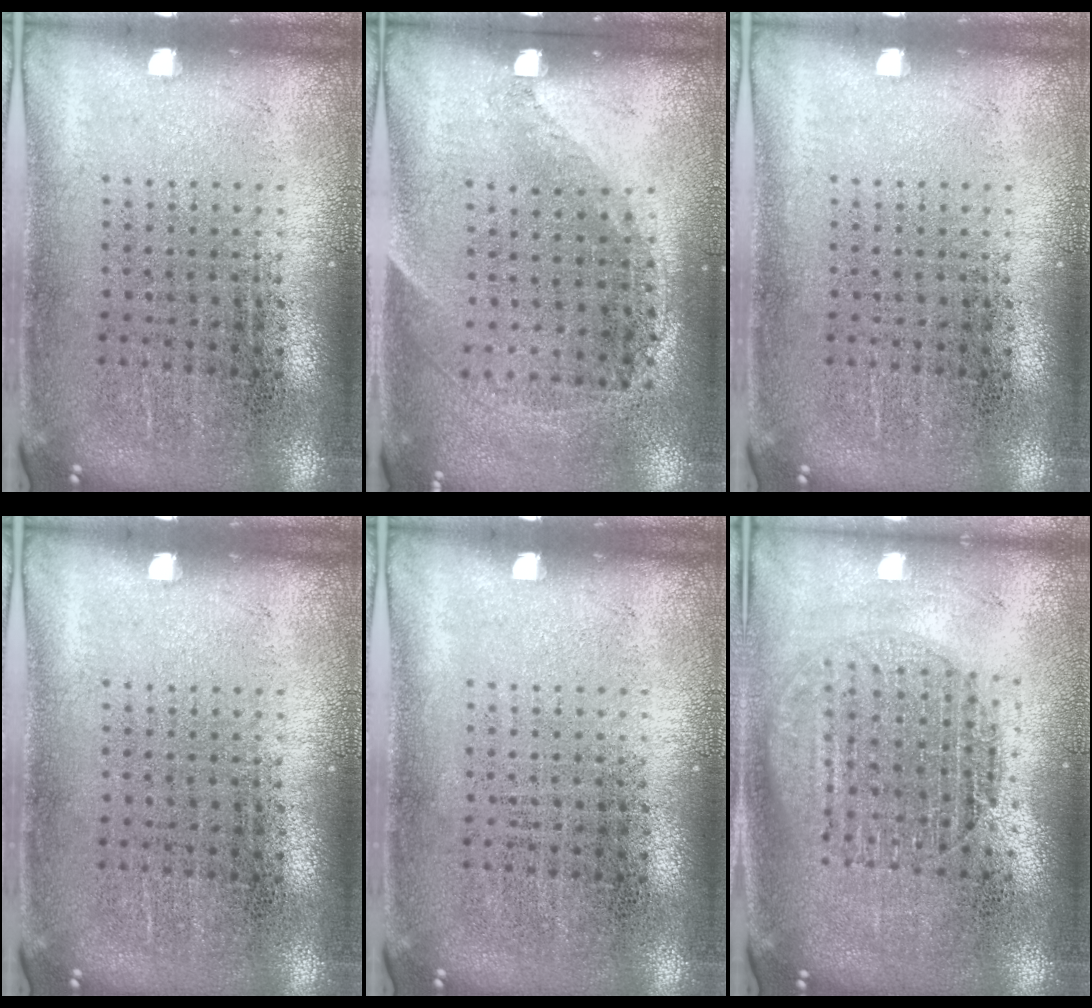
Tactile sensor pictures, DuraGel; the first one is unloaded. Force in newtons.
{"total": 1.4, "press": 0.9, "slide": 1.0}
{"total": 0.0}
{"total": 0.0}
{"total": 0.0}
{"total": 1.6, "press": 1.5, "slide": 0.7}